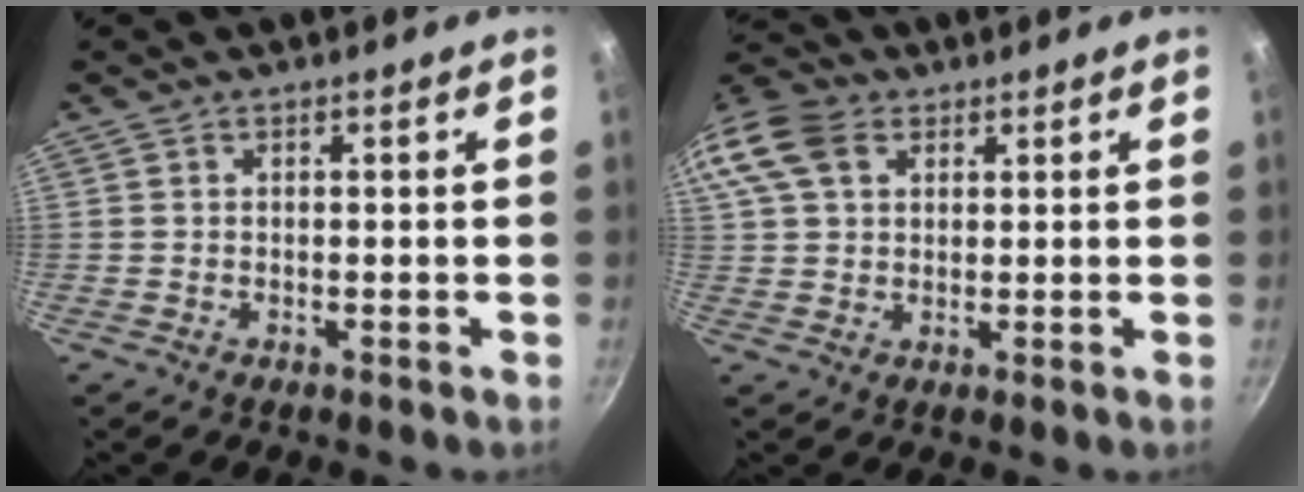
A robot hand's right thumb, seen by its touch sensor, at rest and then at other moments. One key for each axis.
{"total": 14.9, "fx": 5.9, "fy": 10.7, "fz": 8.5, "tx": -0.192, "ty": 0.031, "tz": 0.102}